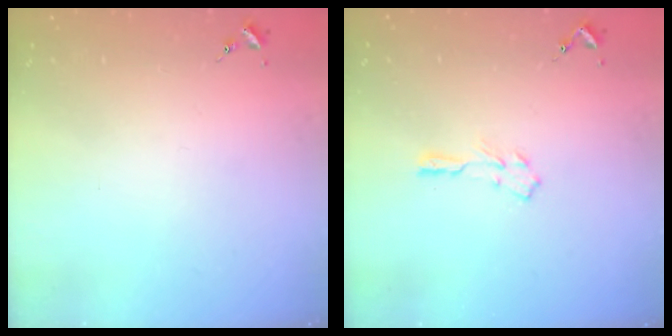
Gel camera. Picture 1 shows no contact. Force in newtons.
{"total": 4.3, "press": 4.3, "slide": 0.3}